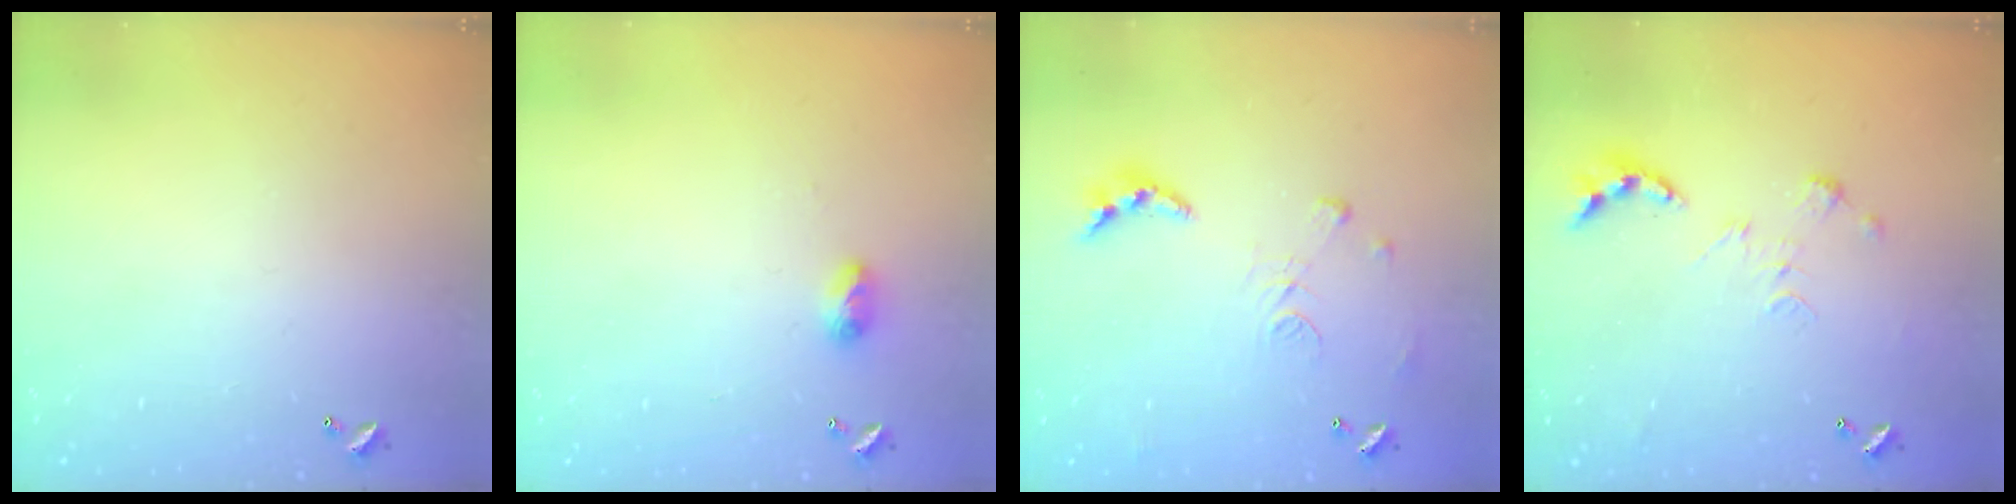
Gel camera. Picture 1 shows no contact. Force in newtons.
{"total": 4.1, "press": 4.1, "slide": 0.5}
{"total": 9.6, "press": 9.5, "slide": 0.9}
{"total": 0.0}